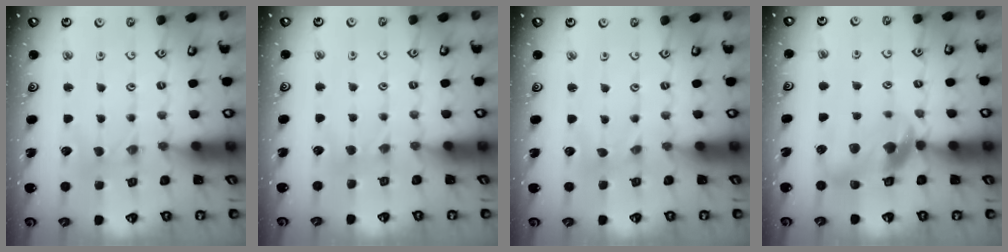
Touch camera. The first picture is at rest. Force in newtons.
{"total": 3.0, "press": 2.9, "slide": 0.5}
{"total": 0.0}
{"total": 10.7, "press": 10.6, "slide": 1.5}